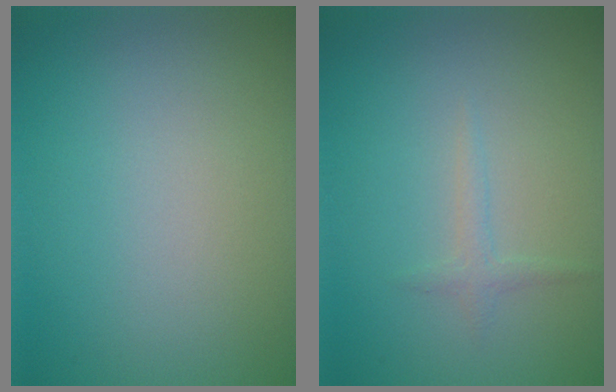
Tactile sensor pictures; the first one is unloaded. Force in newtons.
{"total": 1.0, "press": 1.0, "slide": 0.1}